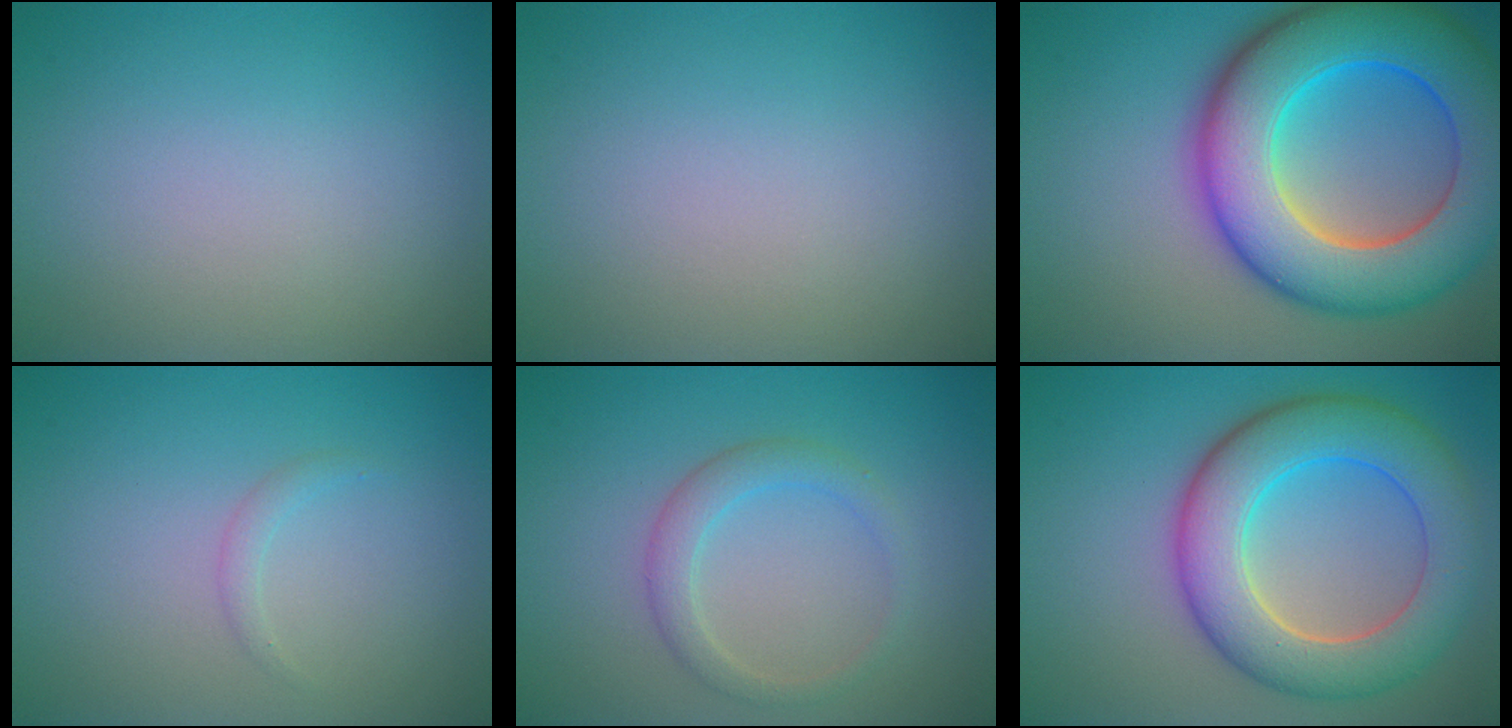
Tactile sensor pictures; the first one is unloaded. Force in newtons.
{"total": 0.0}
{"total": 13.5, "press": 13.5, "slide": 0.2}
{"total": 0.8, "press": 0.8, "slide": 0.1}
{"total": 2.3, "press": 2.3, "slide": 0.3}
{"total": 8.8, "press": 8.8, "slide": 0.4}